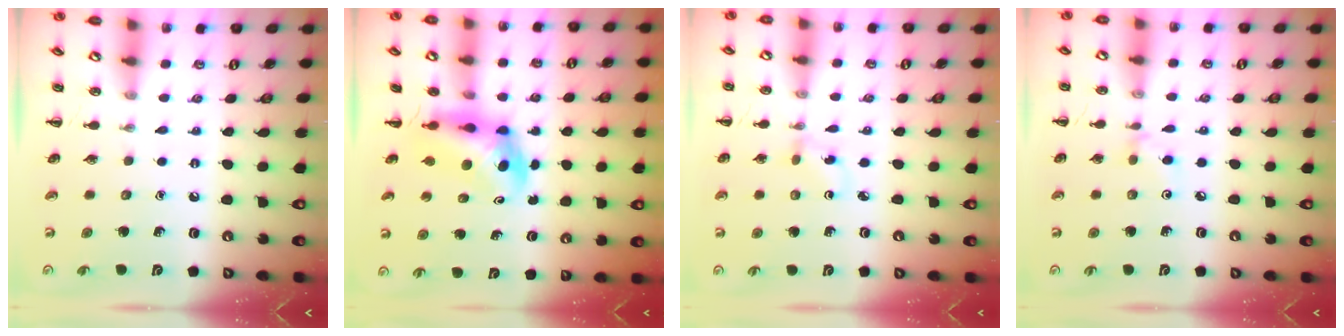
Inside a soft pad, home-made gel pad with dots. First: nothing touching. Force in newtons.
{"total": 4.5, "press": 4.3, "slide": 1.2}
{"total": 1.2, "press": 1.0, "slide": 0.7}
{"total": 3.5, "press": 3.3, "slide": 1.2}